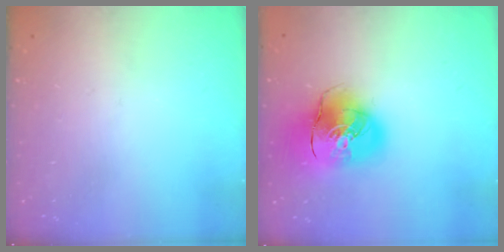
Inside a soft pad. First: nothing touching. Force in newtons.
{"total": 15.9, "press": 15.6, "slide": 2.7}